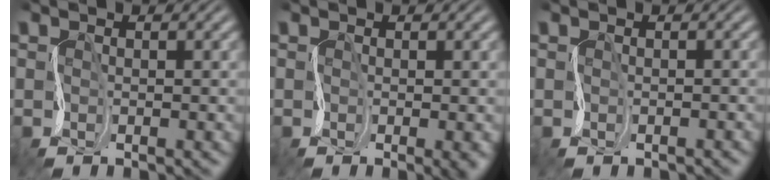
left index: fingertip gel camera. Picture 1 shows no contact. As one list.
[{"total": 2.9, "force": [-0.8, 1.1, 2.6], "torque": [-0.038, -0.005, 0.001]}, {"total": 0.6, "force": [-0.5, -0.1, -0.2], "torque": [0.004, 0.008, -0.005]}]